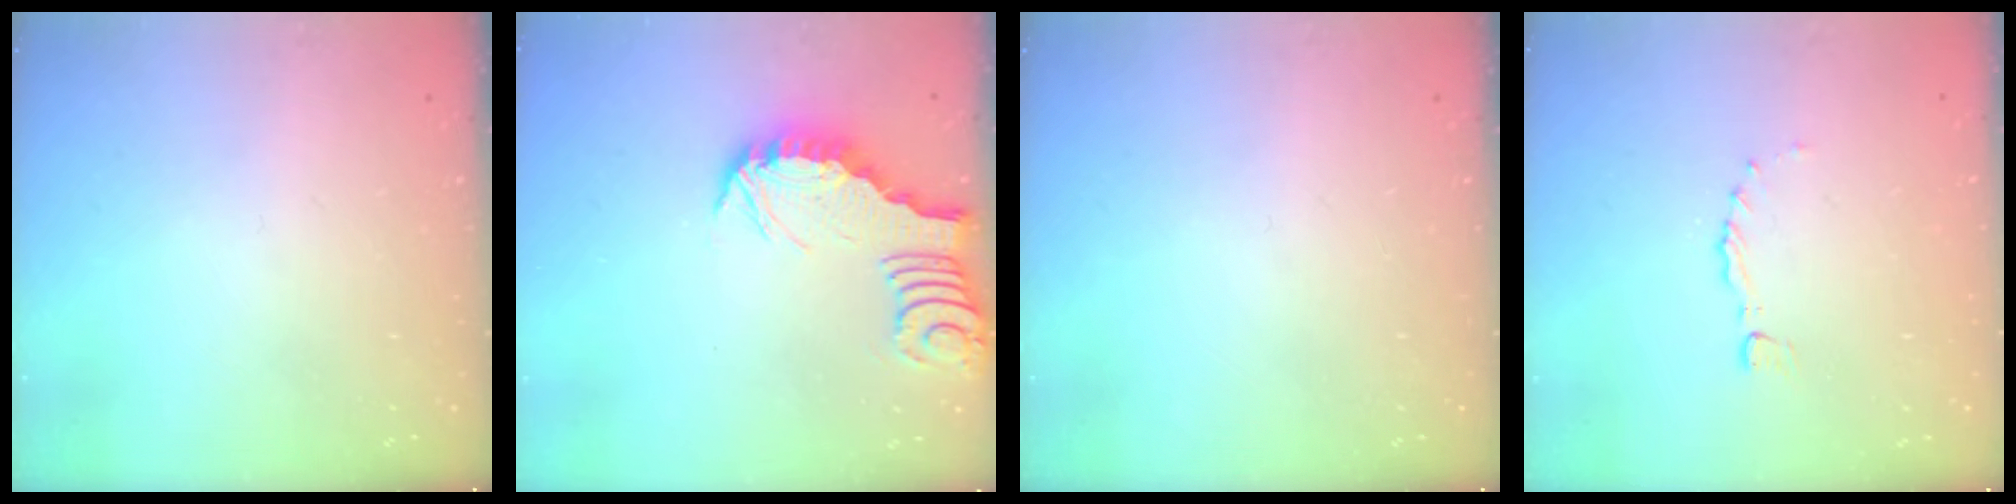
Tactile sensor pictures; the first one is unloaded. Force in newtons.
{"total": 2.7, "press": 2.7, "slide": 0.1}
{"total": 0.0}
{"total": 0.0}